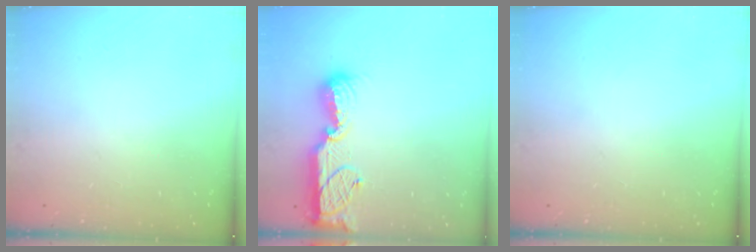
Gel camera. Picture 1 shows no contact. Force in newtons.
{"total": 11.5, "press": 11.4, "slide": 1.2}
{"total": 0.0}